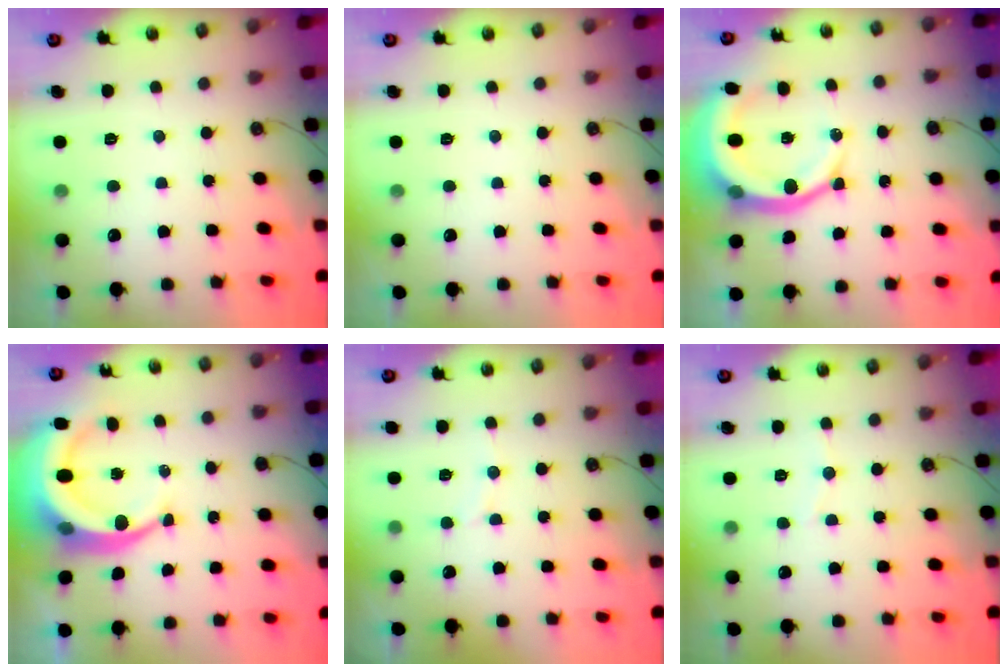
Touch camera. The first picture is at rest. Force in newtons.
{"total": 0.0}
{"total": 13.4, "press": 13.3, "slide": 1.5}
{"total": 10.8, "press": 10.7, "slide": 1.4}
{"total": 5.5, "press": 5.3, "slide": 1.6}
{"total": 3.9, "press": 3.9, "slide": 0.5}